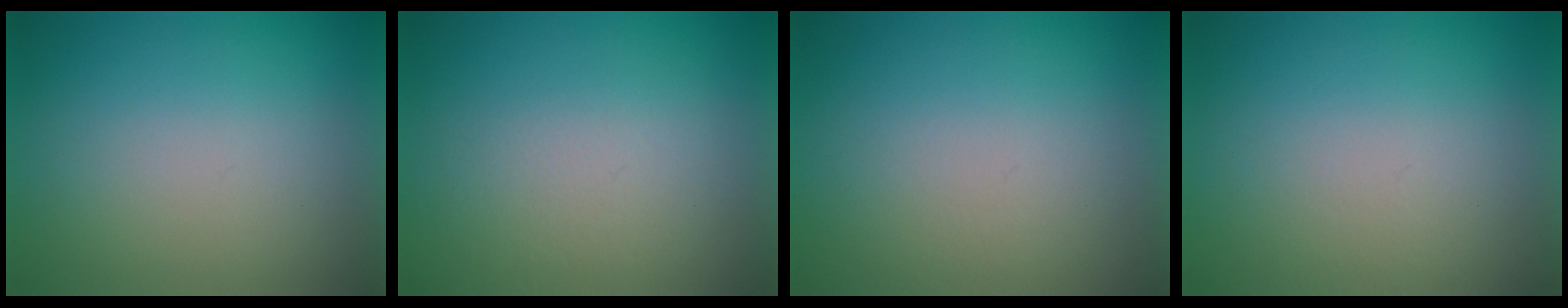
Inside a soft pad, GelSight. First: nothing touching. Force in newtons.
{"total": 3.7}
{"total": 1.2}
{"total": 1.3}